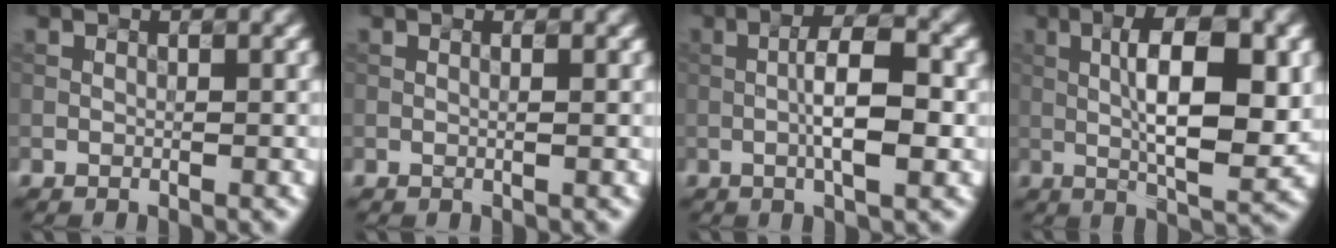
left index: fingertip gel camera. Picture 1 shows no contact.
{"total": 0.7, "force": [0.1, 0.2, 0.6], "torque": [-0.009, 0.001, -0.003]}
{"total": 5.6, "force": [-0.6, 1.4, 5.4], "torque": [-0.095, 0.008, -0.015]}
{"total": 9.3, "force": [0.8, 2.7, 8.8], "torque": [-0.133, 0.001, 0.012]}